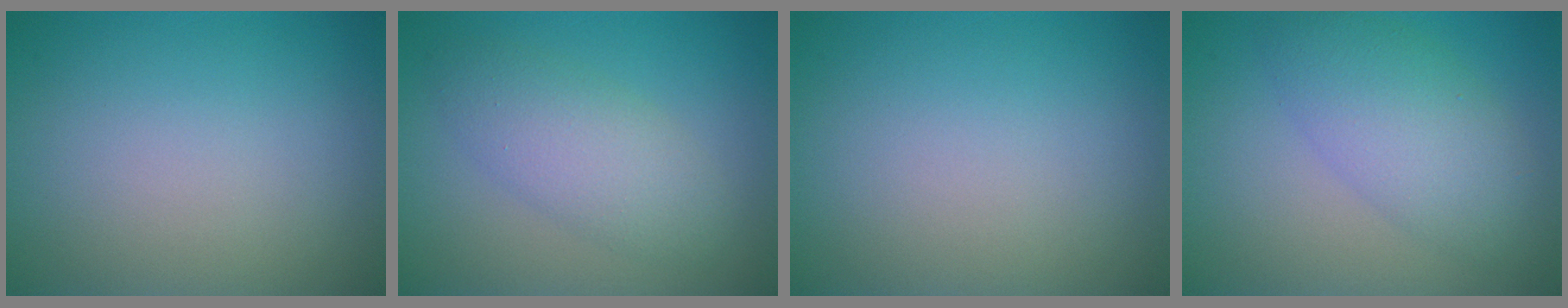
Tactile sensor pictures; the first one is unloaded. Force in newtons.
{"total": 4.1, "press": 4.1, "slide": 0.1}
{"total": 0.0}
{"total": 5.3, "press": 5.3, "slide": 0.2}